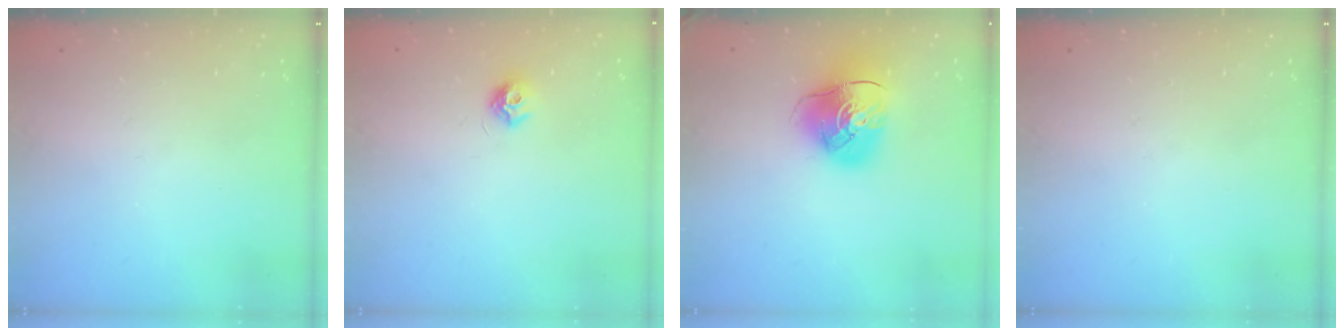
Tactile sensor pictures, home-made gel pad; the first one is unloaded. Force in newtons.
{"total": 7.3, "press": 7.2, "slide": 0.7}
{"total": 11.3, "press": 11.1, "slide": 1.7}
{"total": 0.0}